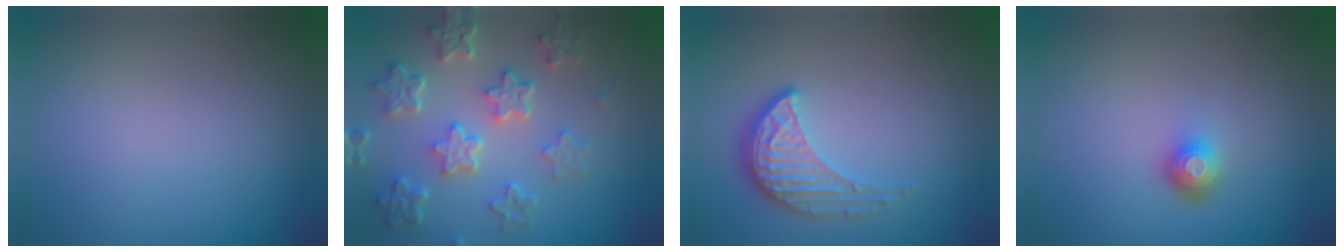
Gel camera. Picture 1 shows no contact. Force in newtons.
{"total": 5.9, "press": 4.4, "slide": 3.8}
{"total": 4.1, "press": 3.1, "slide": 2.7}
{"total": 1.7, "press": 1.3, "slide": 1.2}